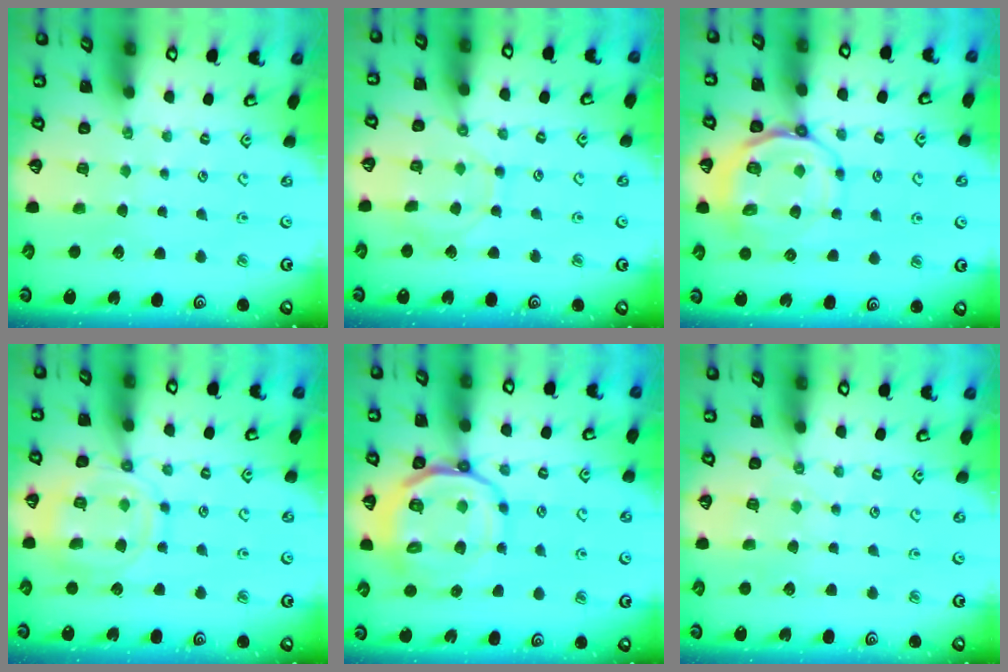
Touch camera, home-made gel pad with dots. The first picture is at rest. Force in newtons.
{"total": 8.2, "press": 8.1, "slide": 1.0}
{"total": 11.1, "press": 10.8, "slide": 2.3}
{"total": 11.9, "press": 11.9, "slide": 0.7}
{"total": 16.7, "press": 16.5, "slide": 2.6}
{"total": 4.8, "press": 4.7, "slide": 0.7}